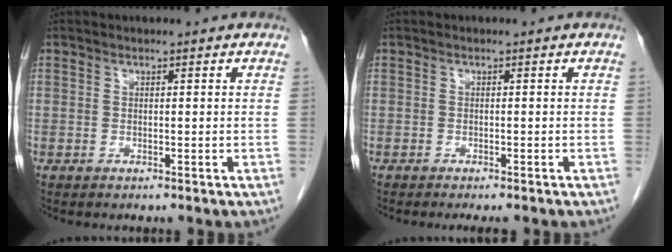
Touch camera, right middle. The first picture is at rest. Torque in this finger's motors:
{"motor_torque": [0.01, -0.01, 0.00, 0.02]}